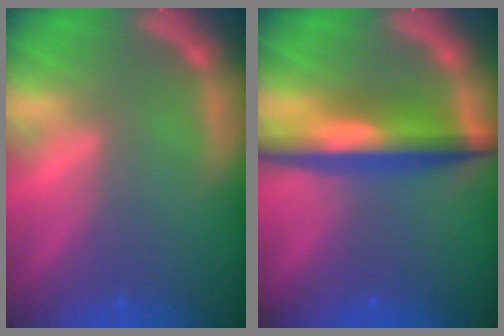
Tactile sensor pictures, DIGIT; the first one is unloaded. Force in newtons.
{"total": 6.5}